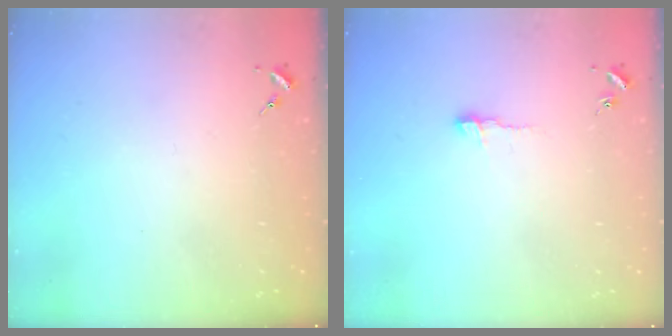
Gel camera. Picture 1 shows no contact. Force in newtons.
{"total": 4.7, "press": 4.7, "slide": 0.4}